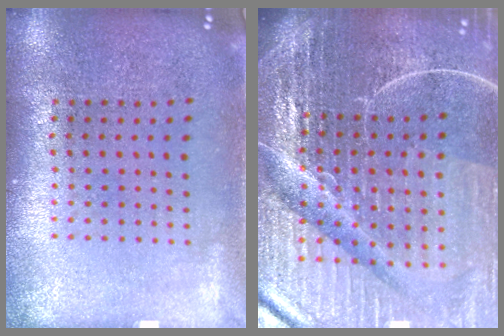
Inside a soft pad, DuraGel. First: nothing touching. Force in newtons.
{"total": 7.1, "press": 6.2, "slide": 3.5}